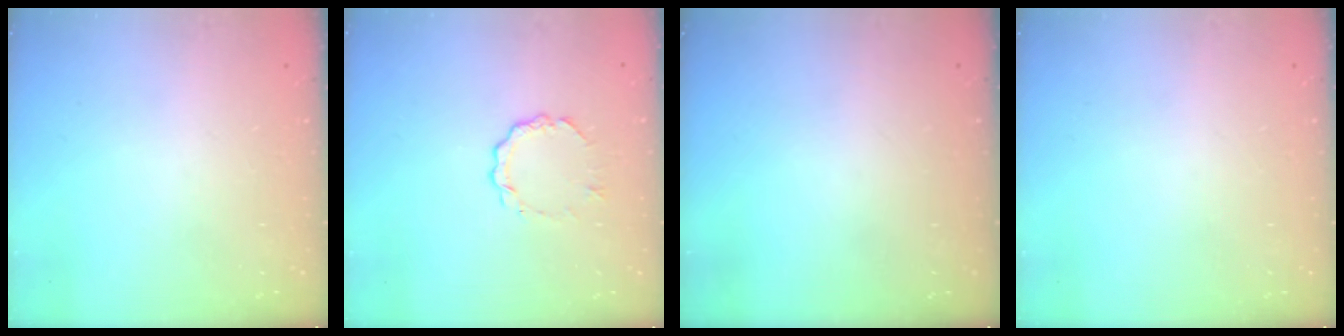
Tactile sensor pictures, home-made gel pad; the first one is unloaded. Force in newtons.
{"total": 5.1, "press": 5.0, "slide": 0.5}
{"total": 0.0}
{"total": 0.0}